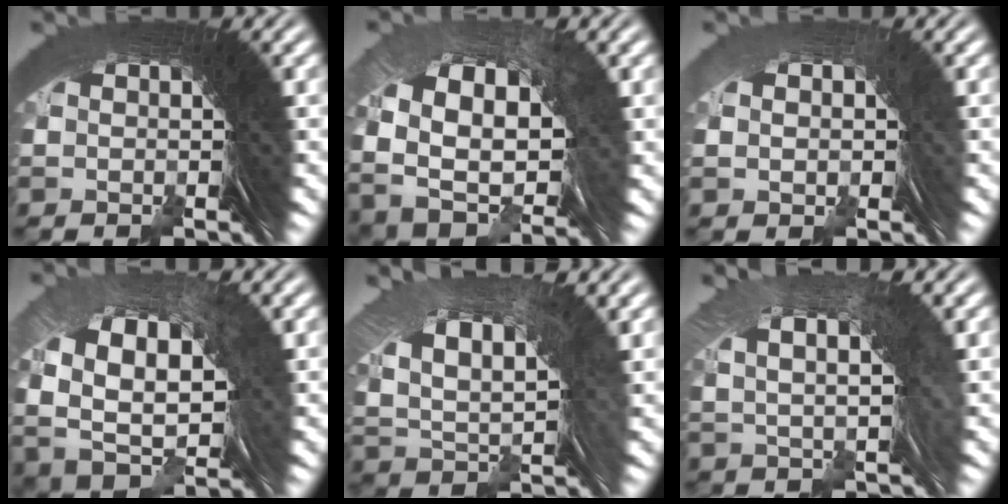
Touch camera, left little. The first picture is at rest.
{"total": 9.0, "force": [0.0, 6.4, 6.4], "torque": [-0.134, -0.019, 0.008]}
{"total": 0.0}
{"total": 7.9, "force": [-0.3, 5.4, 5.8], "torque": [-0.123, -0.023, 0.011]}
{"total": 7.7, "force": [2.6, 4.3, 5.8], "torque": [-0.104, 0.005, 0.044]}
{"total": 4.3, "force": [1.9, 1.3, 3.6], "torque": [-0.044, 0.022, 0.030]}